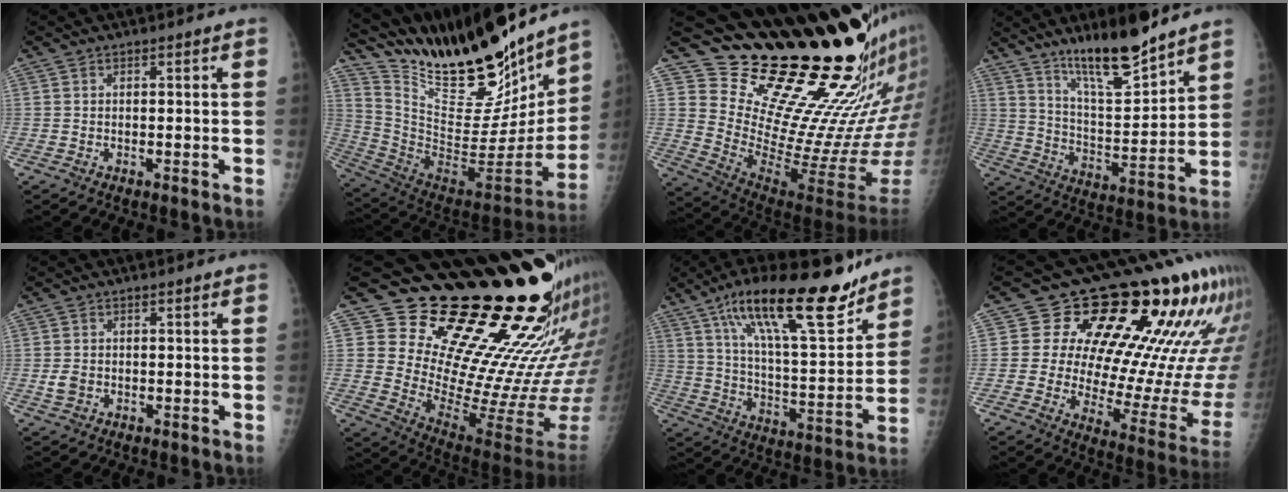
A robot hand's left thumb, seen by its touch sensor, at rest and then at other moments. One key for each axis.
{"total": 29.7, "fx": 24.1, "fy": 7.7, "fz": 15.6, "tx": -0.222, "ty": -0.115, "tz": 0.388}
{"total": 24.8, "fx": 20.5, "fy": 2.6, "fz": 13.6, "tx": -0.164, "ty": -0.199, "tz": 0.319}
{"total": 14.9, "fx": 11.5, "fy": 2.7, "fz": 9.0, "tx": -0.133, "ty": -0.082, "tz": 0.206}
{"total": 2.2, "fx": 0.0, "fy": 1.6, "fz": 1.5, "tx": -0.022, "ty": -0.002, "tz": 0.004}
{"total": 27.7, "fx": 20.7, "fy": 7.7, "fz": 16.7, "tx": -0.212, "ty": -0.167, "tz": 0.303}
{"total": 23.1, "fx": 15.8, "fy": 6.1, "fz": 15.8, "tx": -0.230, "ty": -0.069, "tz": 0.262}
{"total": 21.9, "fx": 12.2, "fy": 8.2, "fz": 16.2, "tx": -0.176, "ty": -0.074, "tz": 0.171}